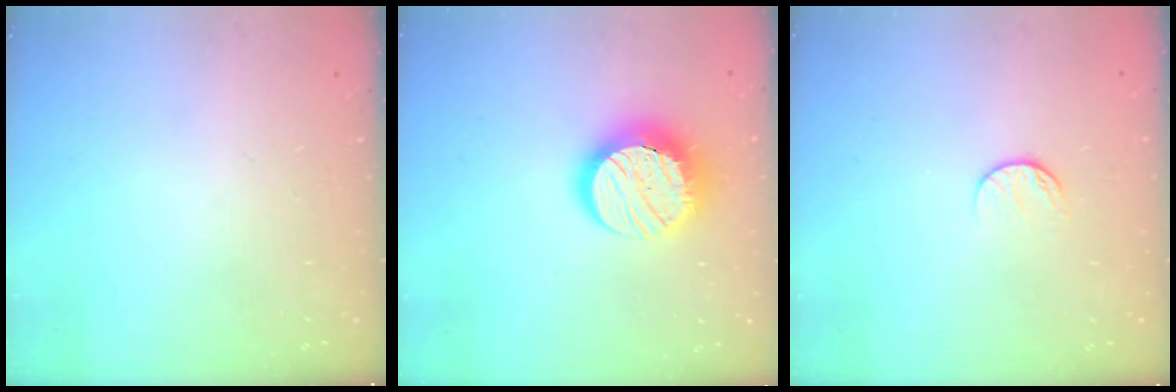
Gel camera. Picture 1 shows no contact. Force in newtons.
{"total": 15.2, "press": 15.1, "slide": 0.8}
{"total": 7.5, "press": 7.5, "slide": 0.9}